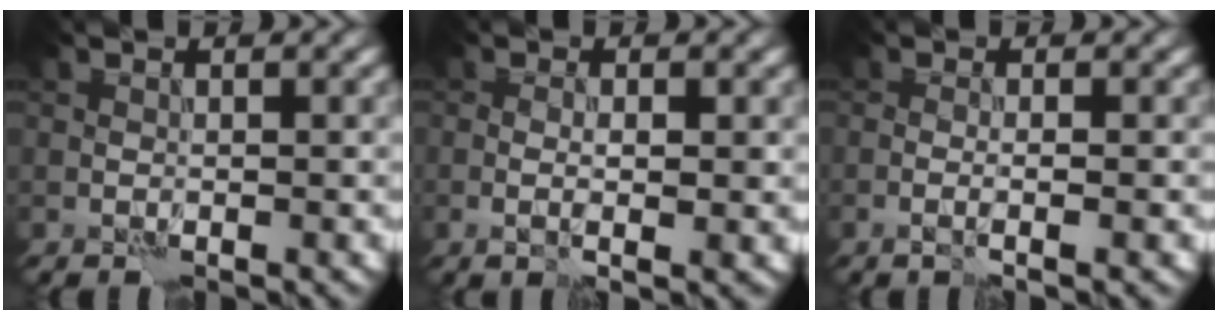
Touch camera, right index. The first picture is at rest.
{"total": 1.9, "force": [-0.1, 0.3, 1.9], "torque": [-0.032, -0.004, -0.001]}
{"total": 1.4, "force": [-0.4, 0.0, 1.3], "torque": [-0.019, 0.001, -0.010]}